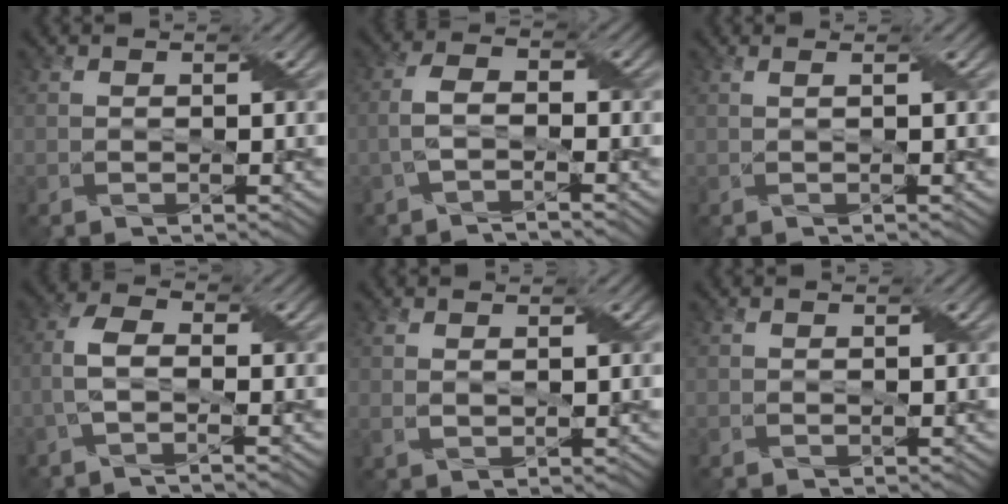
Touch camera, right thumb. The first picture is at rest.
{"total": 3.2, "force": [-1.5, 1.0, 2.6], "torque": [-0.061, 0.004, -0.035]}
{"total": 2.0, "force": [0.3, 0.5, 1.9], "torque": [-0.028, 0.008, -0.012]}
{"total": 3.6, "force": [-1.3, 1.2, 3.2], "torque": [-0.076, 0.006, -0.034]}
{"total": 1.4, "force": [0.8, 0.5, 1.0], "torque": [-0.019, -0.004, 0.019]}
{"total": 0.0}